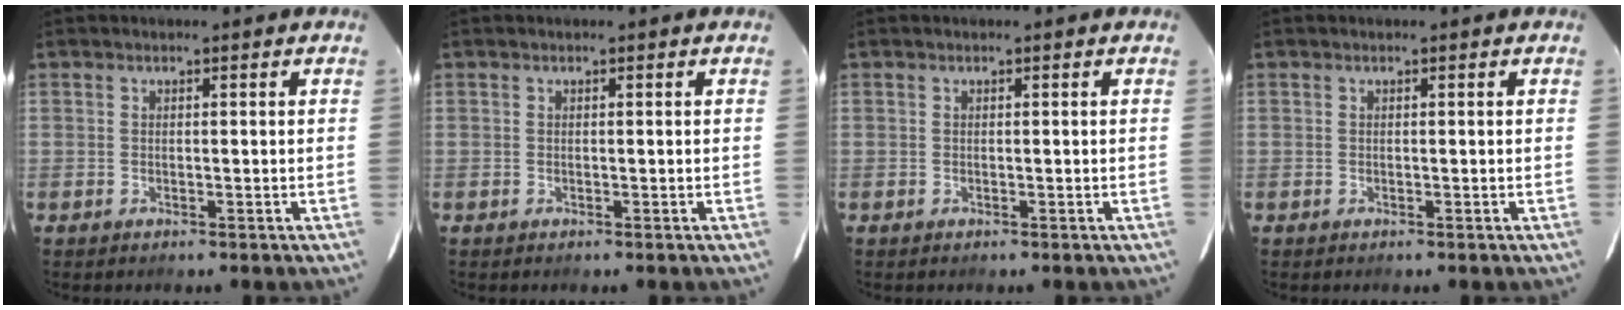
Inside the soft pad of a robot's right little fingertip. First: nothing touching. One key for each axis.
{"total": 0.0}
{"total": 0.0}
{"total": 0.0}